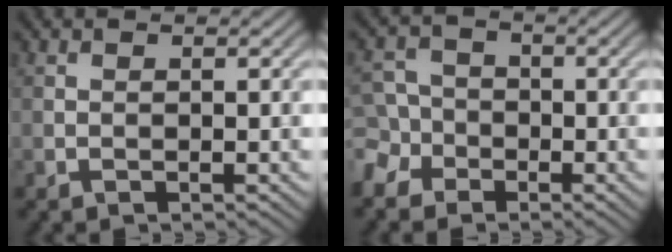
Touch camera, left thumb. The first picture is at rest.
{"total": 4.9, "force": [-2.5, 4.0, 1.6], "torque": [-0.033, -0.001, -0.066]}